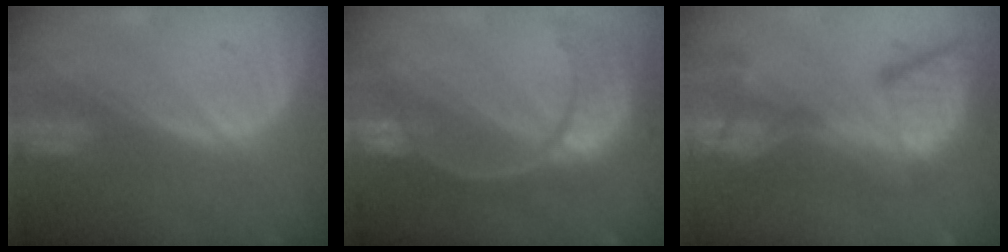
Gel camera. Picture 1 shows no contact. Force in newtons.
{"total": 11.2, "press": 9.4, "slide": 6.1}
{"total": 13.2, "press": 11.2, "slide": 6.9}